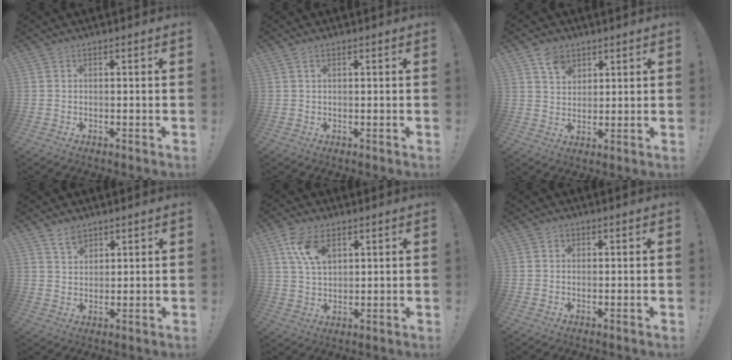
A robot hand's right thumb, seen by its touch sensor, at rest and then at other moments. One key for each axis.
{"total": 1.5, "fx": 0.8, "fy": 0.8, "fz": 1.1, "tx": -0.017, "ty": 0.000, "tz": 0.013}
{"total": 6.7, "fx": 4.2, "fy": 4.8, "fz": 1.9, "tx": -0.022, "ty": -0.023, "tz": 0.078}
{"total": 4.6, "fx": 3.6, "fy": 2.6, "fz": 1.5, "tx": -0.025, "ty": -0.016, "tz": 0.066}
{"total": 10.2, "fx": 5.1, "fy": 5.9, "fz": 6.5, "tx": -0.123, "ty": -0.013, "tz": 0.097}
{"total": 2.3, "fx": 1.0, "fy": 2.0, "fz": 0.6, "tx": -0.006, "ty": -0.001, "tz": 0.016}